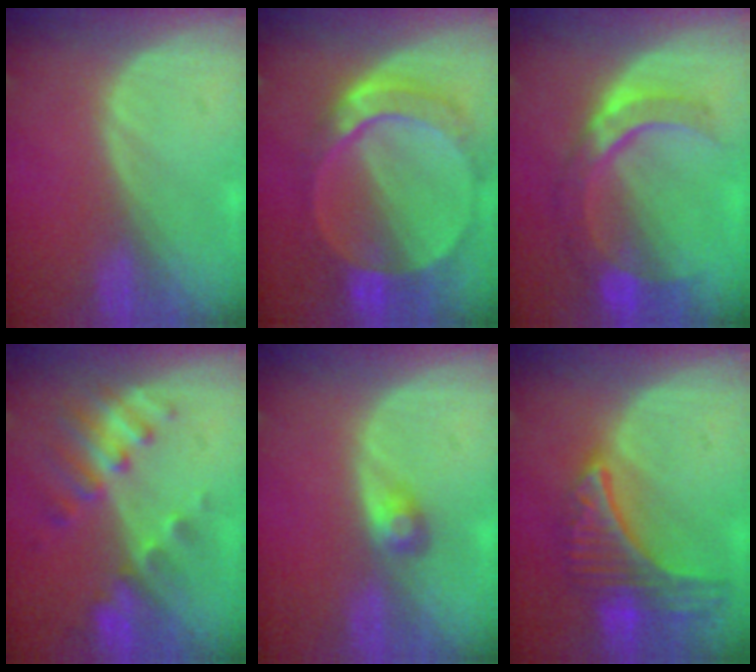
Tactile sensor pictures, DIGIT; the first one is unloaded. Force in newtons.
{"total": 9.7, "press": 8.4, "slide": 4.9}
{"total": 7.9, "press": 7.8, "slide": 1.7}
{"total": 7.9, "press": 7.0, "slide": 3.7}
{"total": 2.1, "press": 2.1, "slide": 0.2}
{"total": 9.3, "press": 8.2, "slide": 4.4}